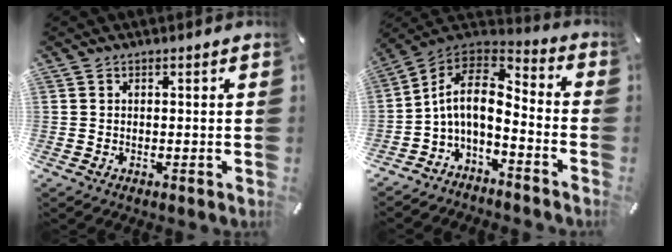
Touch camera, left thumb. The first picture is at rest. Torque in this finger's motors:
{"motor_torque": [0.49, 0.51, 0.94, 0.93, 0.15]}